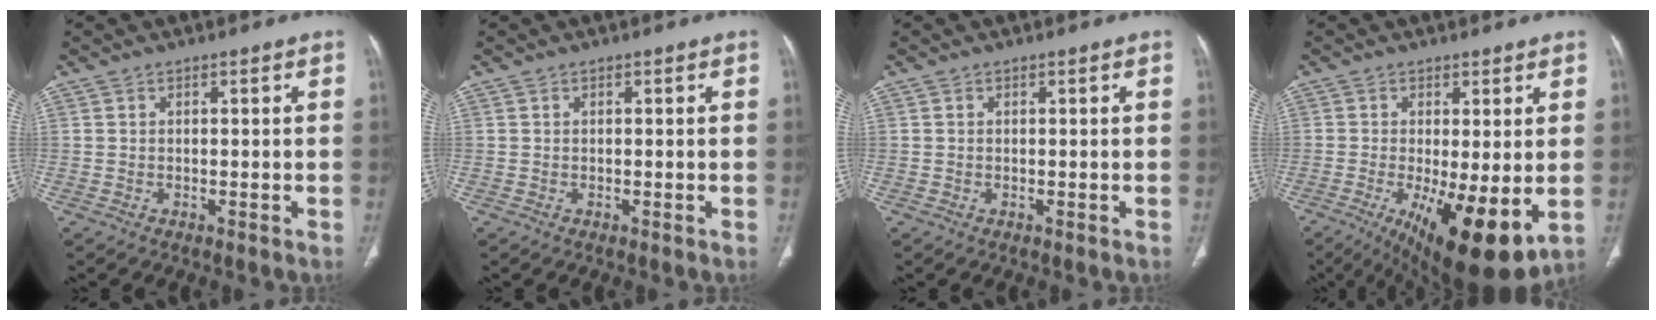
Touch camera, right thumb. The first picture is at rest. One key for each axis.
{"total": 0.0}
{"total": 0.0}
{"total": 14.7, "fx": -3.5, "fy": 4.7, "fz": 13.5, "tx": -0.195, "ty": -0.030, "tz": -0.037}